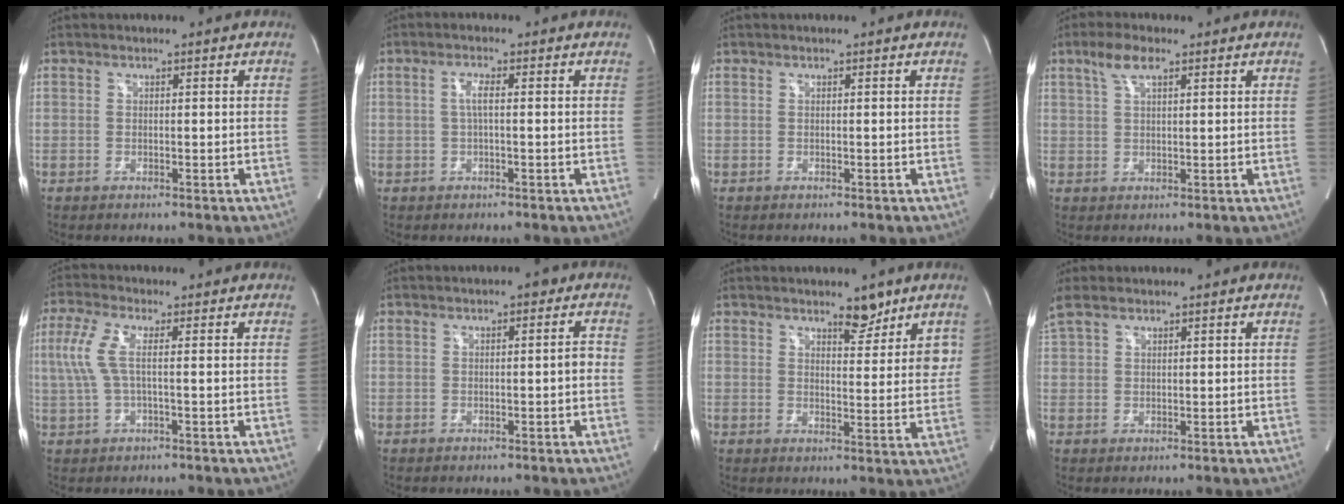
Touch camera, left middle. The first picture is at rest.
{"total": 2.1, "force": [0.0, 0.1, 2.1], "torque": [-0.040, 0.004, 0.003]}
{"total": 0.0}
{"total": 4.0, "force": [2.4, 1.1, 3.0], "torque": [-0.069, 0.013, 0.050]}
{"total": 5.4, "force": [0.5, 1.3, 5.2], "torque": [-0.141, 0.015, 0.013]}
{"total": 1.9, "force": [0.0, 0.6, 1.8], "torque": [-0.019, 0.005, -0.004]}
{"total": 5.2, "force": [3.9, 1.5, 3.0], "torque": [-0.030, -0.011, 0.055]}
{"total": 3.5, "force": [3.1, 1.1, 1.3], "torque": [-0.044, 0.018, 0.073]}